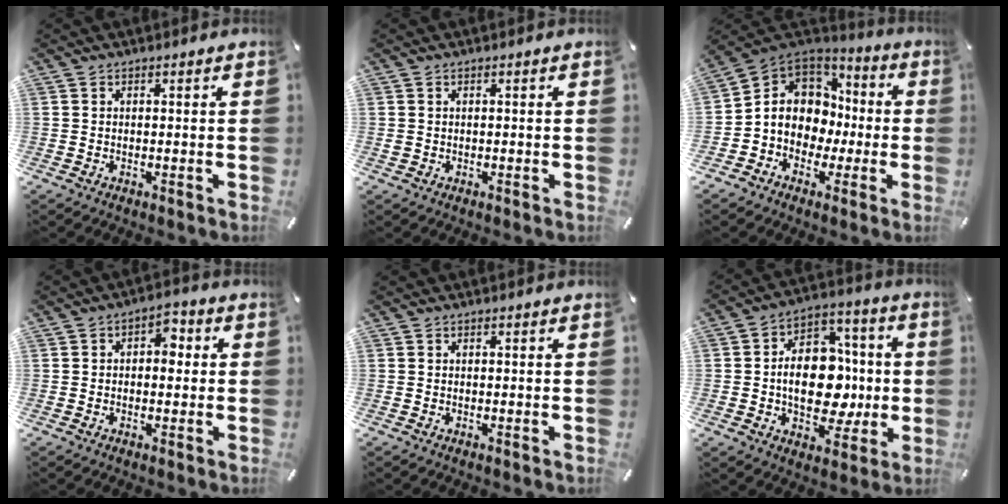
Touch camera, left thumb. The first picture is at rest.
{"total": 0.7, "force": [-0.1, 0.7, 0.3], "torque": [-0.004, 0.004, -0.004]}
{"total": 10.1, "force": [-2.0, 9.3, 3.4], "torque": [-0.080, 0.005, -0.029]}
{"total": 4.1, "force": [-0.7, 2.9, 2.8], "torque": [-0.031, 0.004, -0.021]}
{"total": 0.0}
{"total": 16.1, "force": [-1.8, 11.5, 11.0], "torque": [-0.189, 0.006, -0.026]}